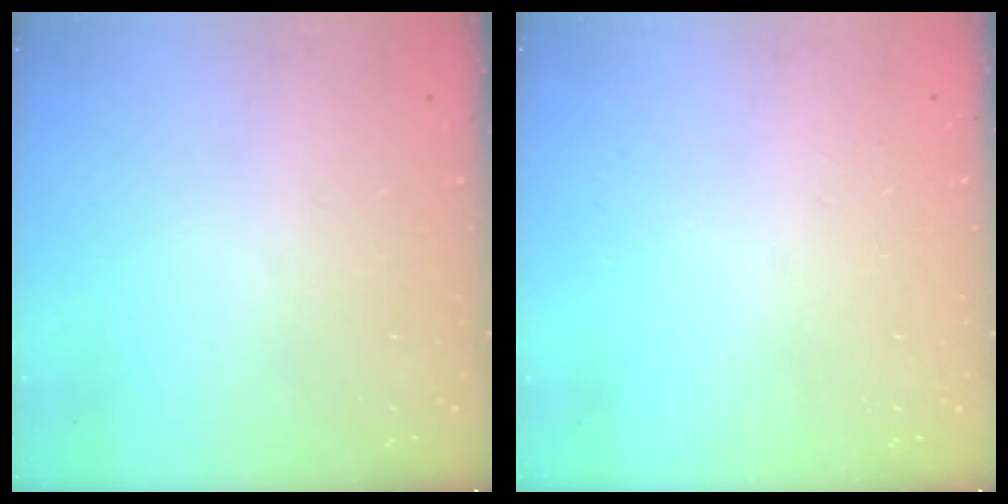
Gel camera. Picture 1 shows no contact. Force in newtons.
{"total": 5.0, "press": 5.0, "slide": 0.5}